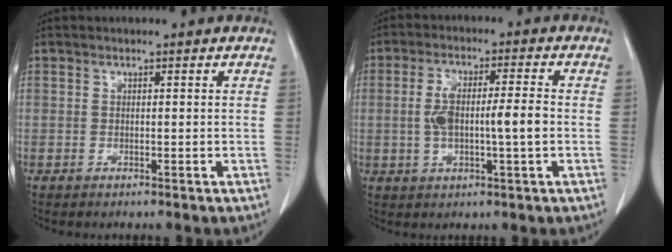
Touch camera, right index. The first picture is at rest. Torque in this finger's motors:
{"motor_torque": [1.05, -0.16, 0.63, 0.15]}